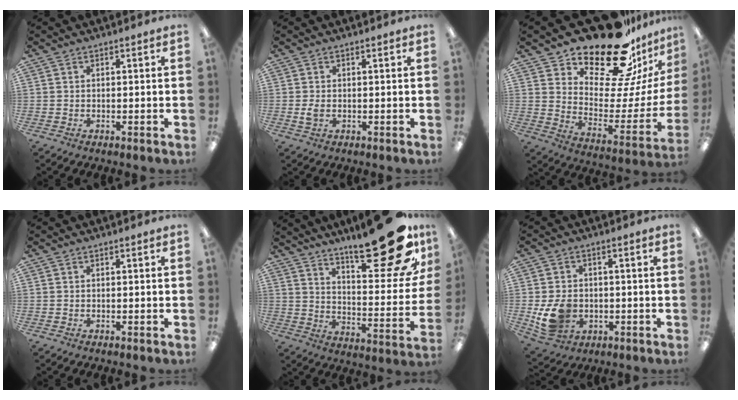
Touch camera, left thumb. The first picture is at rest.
{"total": 2.1, "force": [-0.2, 1.3, 1.6], "torque": [-0.037, 0.001, -0.005]}
{"total": 24.5, "force": [19.7, 8.5, 11.8], "torque": [-0.170, -0.143, 0.338]}
{"total": 0.0}
{"total": 25.4, "force": [16.8, 7.6, 17.5], "torque": [-0.231, -0.115, 0.268]}
{"total": 9.0, "force": [-1.5, 7.2, 5.2], "torque": [-0.105, 0.008, -0.023]}